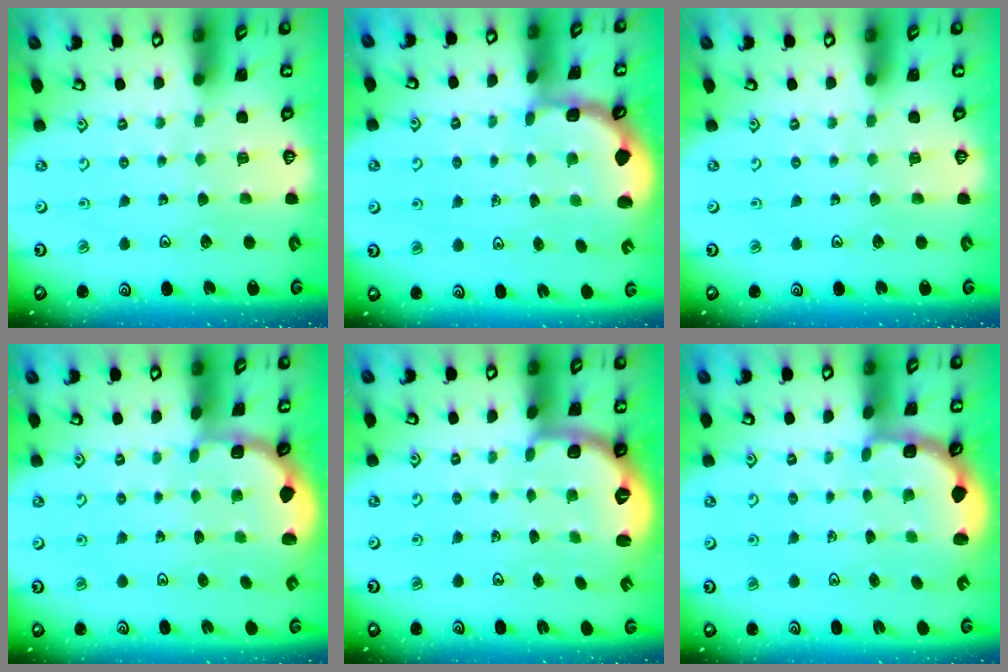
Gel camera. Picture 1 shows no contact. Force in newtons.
{"total": 1.7, "press": 1.6, "slide": 0.5}
{"total": 0.0}
{"total": 1.8, "press": 1.6, "slide": 0.7}
{"total": 2.6, "press": 1.6, "slide": 2.1}
{"total": 2.9, "press": 1.9, "slide": 2.2}